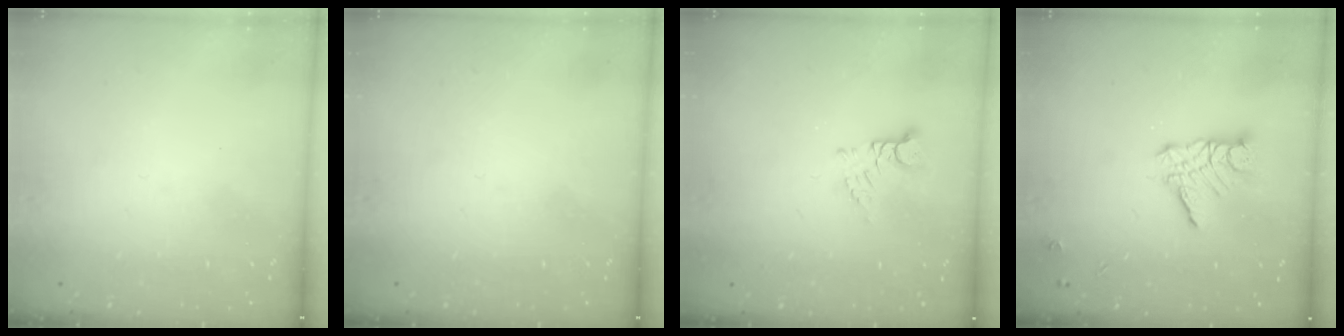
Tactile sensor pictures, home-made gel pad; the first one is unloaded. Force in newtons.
{"total": 0.0}
{"total": 2.8, "press": 2.8, "slide": 0.5}
{"total": 10.1, "press": 10.1, "slide": 0.8}